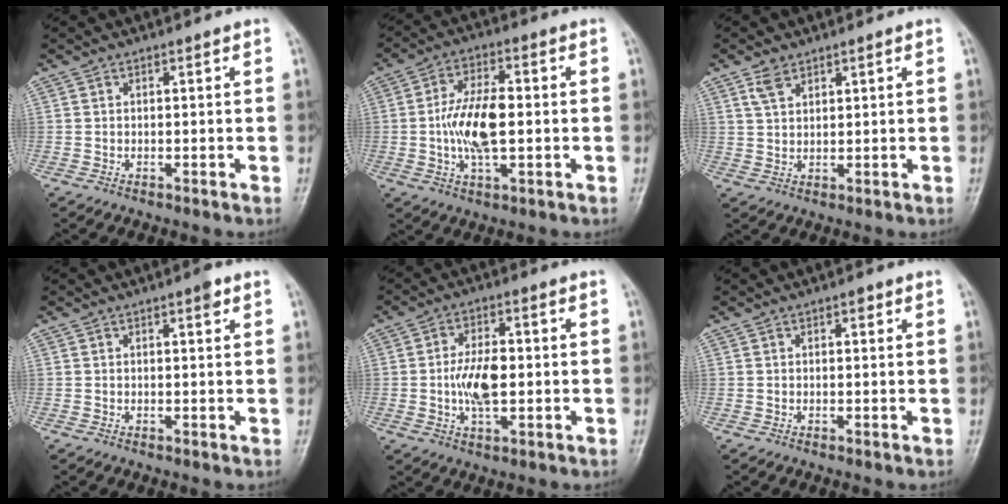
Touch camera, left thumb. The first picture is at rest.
{"total": 11.0, "force": [-0.6, 4.9, 9.8], "torque": [-0.189, 0.009, -0.013]}
{"total": 3.3, "force": [2.1, 1.8, 1.7], "torque": [-0.029, -0.006, 0.049]}
{"total": 2.1, "force": [1.2, 0.3, 1.7], "torque": [-0.024, -0.004, 0.015]}
{"total": 8.5, "force": [-0.5, 4.2, 7.4], "torque": [-0.136, 0.006, -0.010]}
{"total": 1.1, "force": [0.5, 0.5, 0.8], "torque": [-0.008, 0.002, 0.005]}